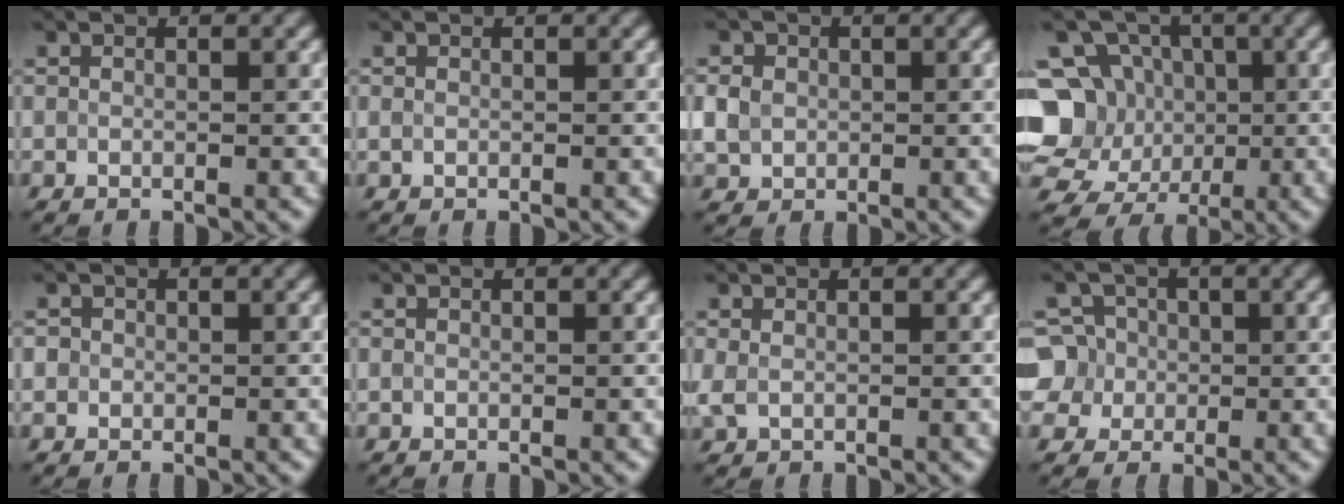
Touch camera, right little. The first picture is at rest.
{"total": 0.0}
{"total": 2.3, "force": [0.1, 2.1, 1.0], "torque": [-0.025, 0.004, 0.003]}
{"total": 10.8, "force": [-1.0, 9.9, 4.0], "torque": [-0.088, 0.017, -0.046]}
{"total": 1.0, "force": [0.2, 1.0, 0.1], "torque": [0.007, -0.001, -0.004]}
{"total": 0.0}
{"total": 1.1, "force": [0.0, 0.8, 0.7], "torque": [-0.019, 0.000, -0.001]}
{"total": 5.7, "force": [-0.2, 5.5, 1.6], "torque": [-0.025, 0.030, -0.019]}